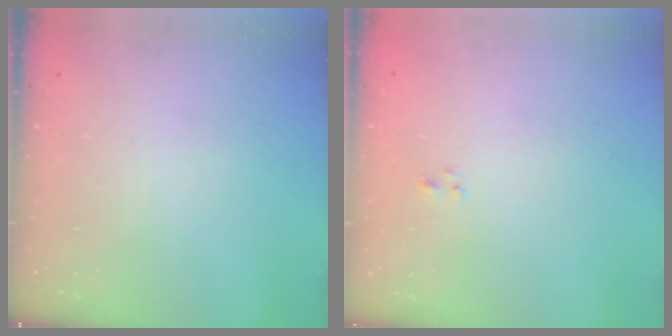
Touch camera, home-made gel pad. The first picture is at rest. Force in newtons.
{"total": 1.2, "press": 1.0, "slide": 0.6}